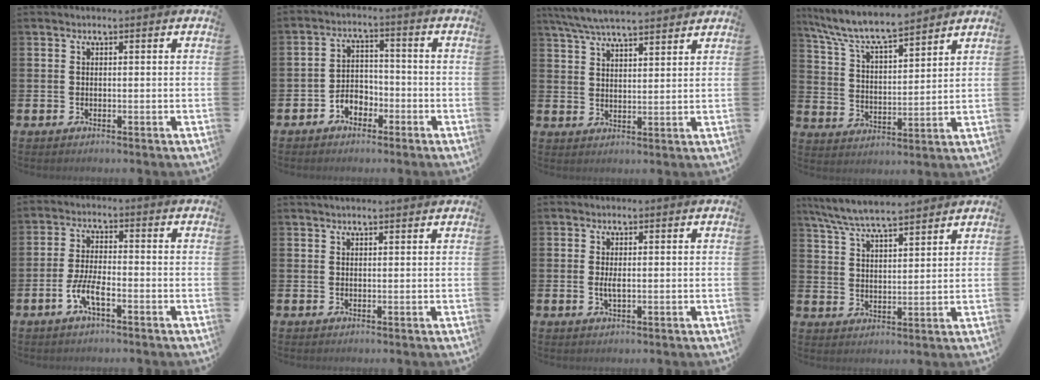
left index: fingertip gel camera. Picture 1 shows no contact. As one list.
[{"total": 3.4, "force": [-2.3, 2.3, 1.1], "torque": [-0.027, 0.006, -0.050]}, {"total": 6.4, "force": [6.0, 0.7, 1.8], "torque": [-0.058, -0.022, 0.112]}, {"total": 8.2, "force": [7.6, 0.9, 2.8], "torque": [-0.087, -0.048, 0.135]}, {"total": 4.4, "force": [-2.0, 1.1, 3.7], "torque": [-0.083, -0.004, -0.041]}, {"total": 1.4, "force": [1.4, 0.1, 0.4], "torque": [0.003, -0.005, 0.022]}, {"total": 1.5, "force": [0.1, 0.4, 1.5], "torque": [-0.021, -0.003, -0.001]}, {"total": 6.9, "force": [6.6, 0.7, 2.0], "torque": [-0.065, -0.030, 0.120]}]